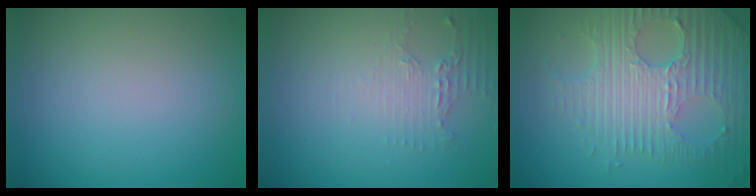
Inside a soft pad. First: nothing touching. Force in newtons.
{"total": 2.2, "press": 1.5, "slide": 1.5}
{"total": 7.6, "press": 5.1, "slide": 5.7}